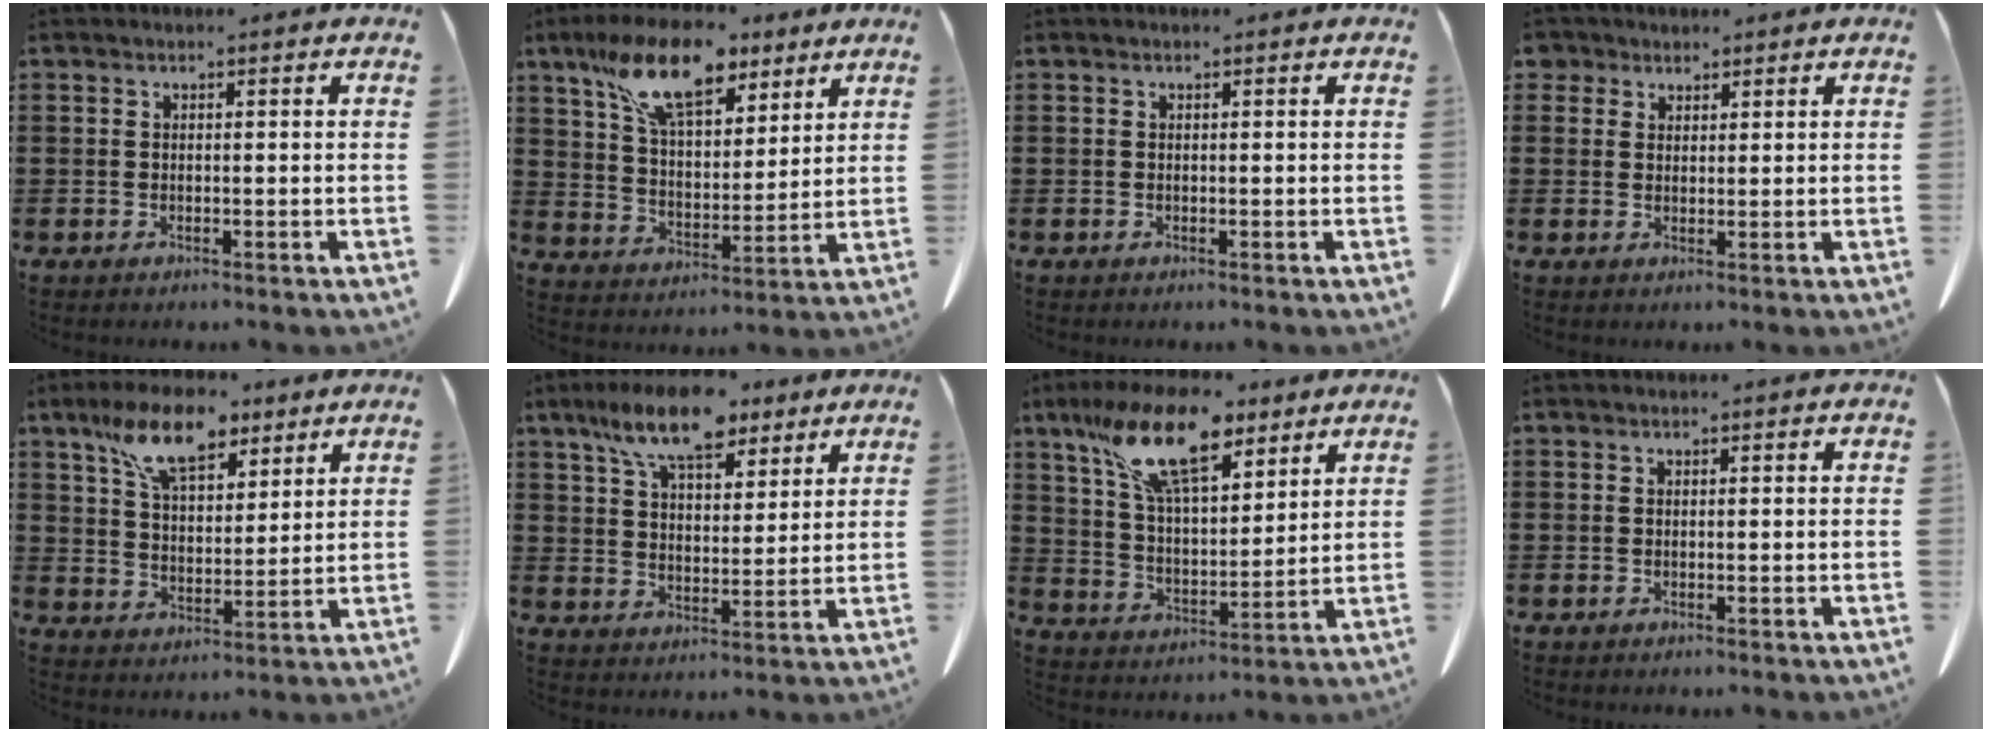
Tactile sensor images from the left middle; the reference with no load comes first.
{"total": 12.6, "force": [8.4, 5.4, 7.7], "torque": [-0.155, -0.015, 0.154]}
{"total": 0.0}
{"total": 2.6, "force": [2.0, 1.6, 0.4], "torque": [-0.010, 0.005, 0.039]}
{"total": 10.5, "force": [7.2, 4.5, 6.2], "torque": [-0.125, -0.012, 0.130]}
{"total": 10.7, "force": [7.9, 3.9, 6.0], "torque": [-0.123, -0.018, 0.143]}
{"total": 15.2, "force": [9.8, 5.5, 10.3], "torque": [-0.219, -0.018, 0.174]}
{"total": 0.0}